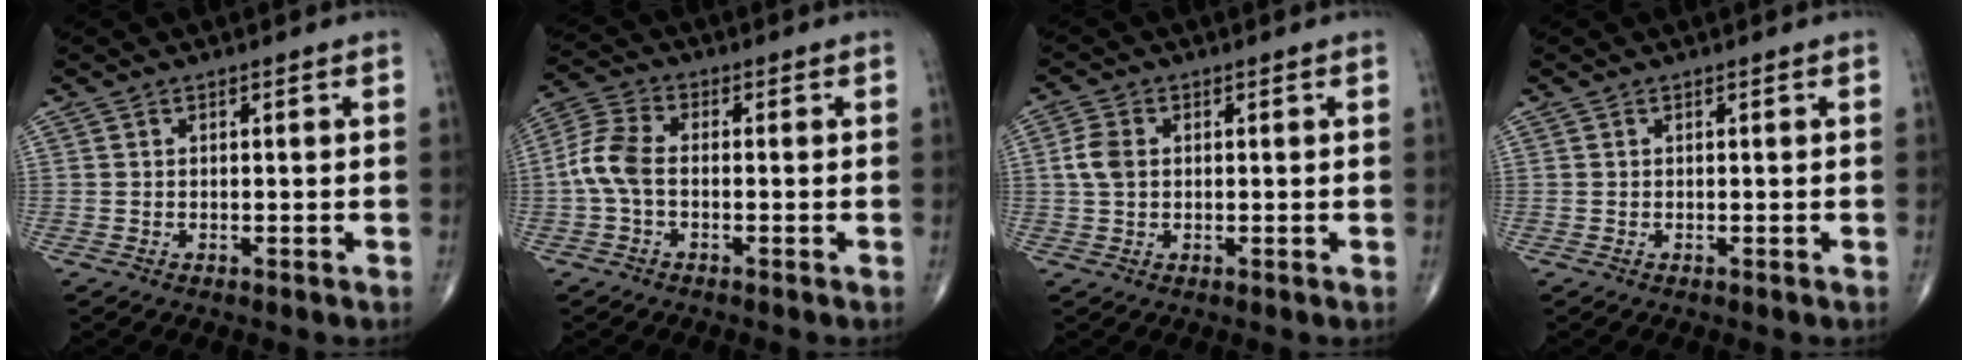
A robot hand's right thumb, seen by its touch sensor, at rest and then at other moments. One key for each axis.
{"total": 6.4, "fx": -1.0, "fy": 3.5, "fz": 5.3, "tx": -0.123, "ty": 0.018, "tz": -0.031}
{"total": 3.8, "fx": 0.4, "fy": 2.6, "fz": 2.8, "tx": -0.064, "ty": 0.006, "tz": 0.004}
{"total": 0.0}